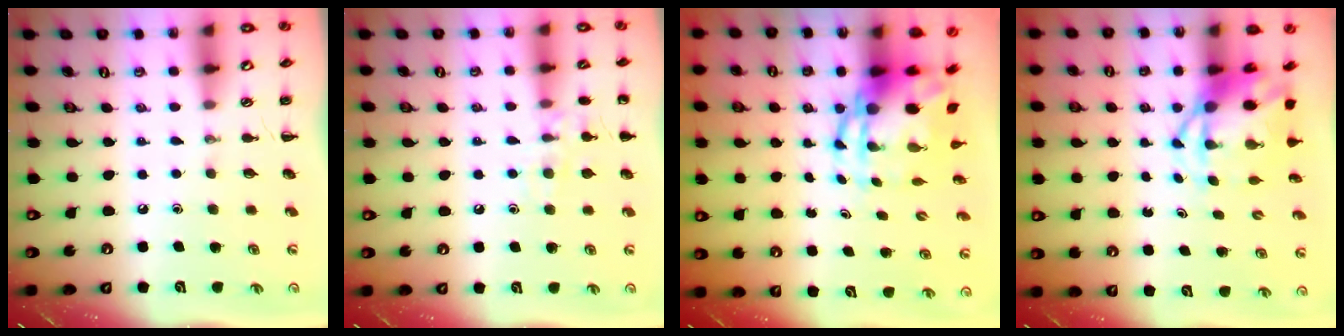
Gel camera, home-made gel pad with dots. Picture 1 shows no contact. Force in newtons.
{"total": 8.9, "press": 8.7, "slide": 1.5}
{"total": 7.7, "press": 7.4, "slide": 2.1}
{"total": 7.2, "press": 6.9, "slide": 2.1}